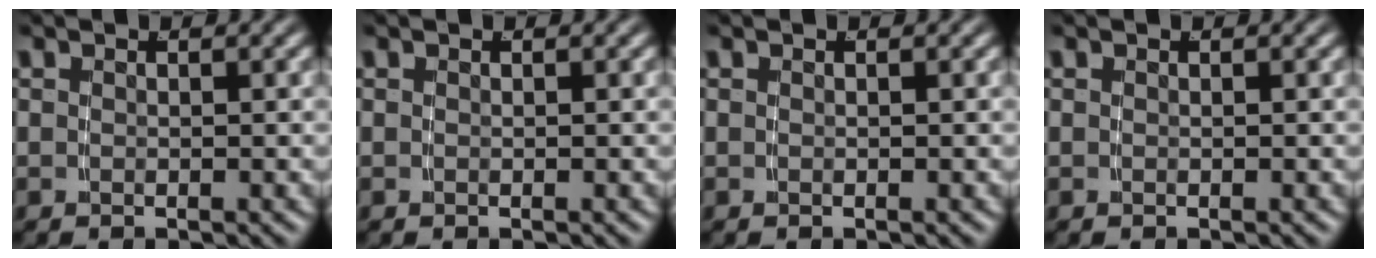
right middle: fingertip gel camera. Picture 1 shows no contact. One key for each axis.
{"total": 0.0}
{"total": 0.0}
{"total": 0.0}